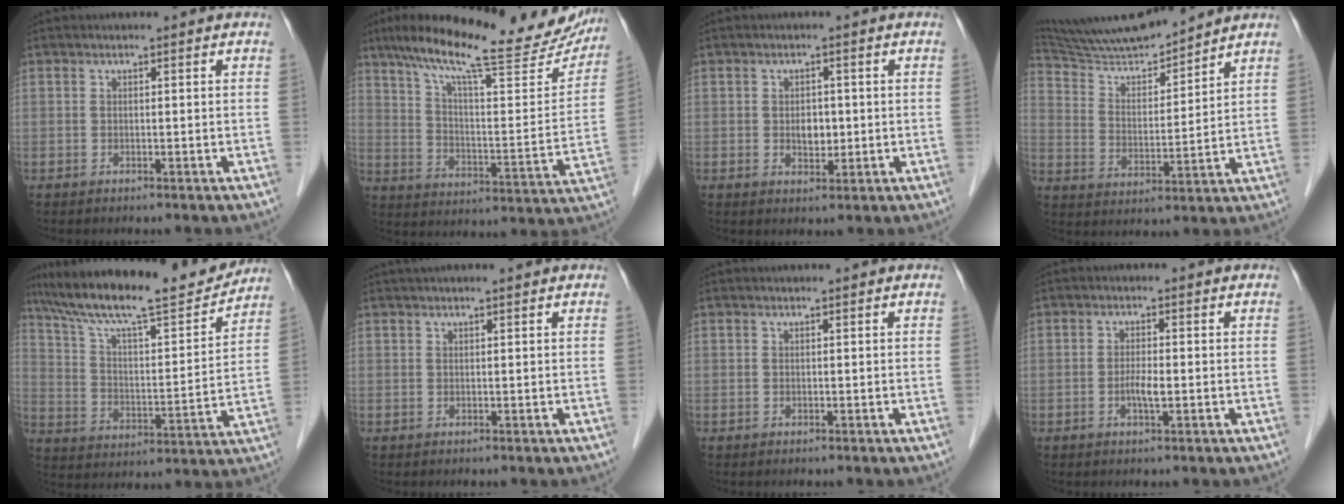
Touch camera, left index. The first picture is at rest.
{"total": 26.1, "force": [21.7, 4.5, 13.8], "torque": [-0.221, -0.007, 0.296]}
{"total": 2.7, "force": [0.0, 1.8, 2.0], "torque": [-0.032, 0.000, 0.004]}
{"total": 13.9, "force": [13.2, 0.6, 4.2], "torque": [-0.082, 0.006, 0.242]}
{"total": 20.3, "force": [17.9, 1.9, 9.4], "torque": [-0.168, 0.003, 0.284]}
{"total": 3.9, "force": [3.4, 0.1, 1.8], "torque": [-0.021, 0.033, 0.047]}
{"total": 0.0}
{"total": 2.2, "force": [-0.6, 0.4, 2.1], "torque": [-0.041, 0.000, -0.010]}